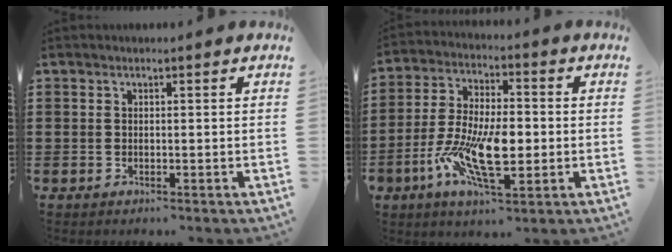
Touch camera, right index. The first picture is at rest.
{"total": 11.9, "force": [-3.4, 5.1, 10.2], "torque": [-0.222, -0.010, -0.060]}